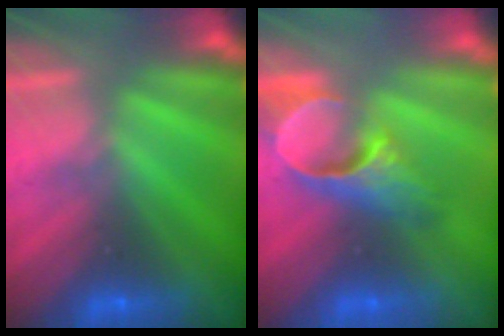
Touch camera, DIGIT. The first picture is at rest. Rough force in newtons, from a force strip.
{"total": 4.7}